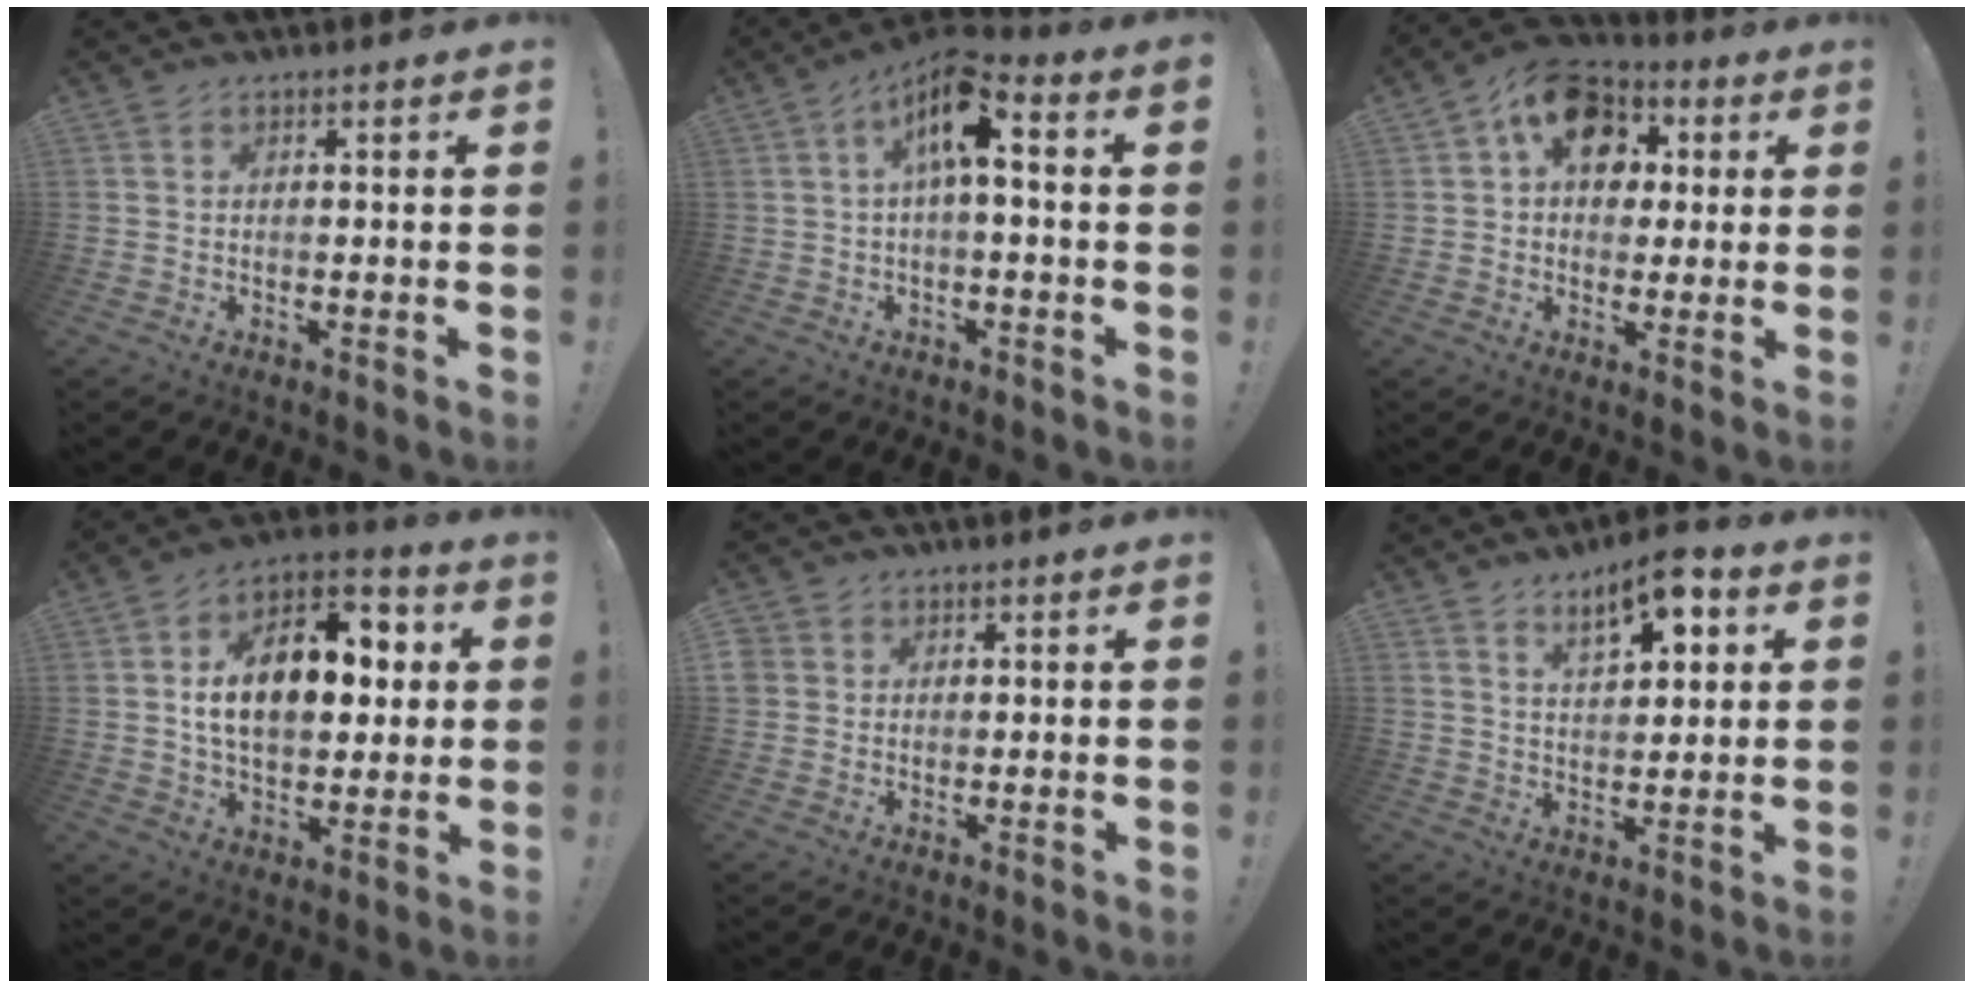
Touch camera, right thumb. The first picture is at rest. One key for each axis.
{"total": 10.5, "fx": 2.4, "fy": 3.6, "fz": 9.5, "tx": -0.160, "ty": 0.001, "tz": 0.041}
{"total": 13.1, "fx": 3.7, "fy": 9.9, "fz": 7.7, "tx": -0.118, "ty": 0.004, "tz": 0.075}
{"total": 17.3, "fx": 2.7, "fy": 10.8, "fz": 13.3, "tx": -0.208, "ty": 0.002, "tz": 0.046}
{"total": 2.4, "fx": 0.8, "fy": 2.2, "fz": 0.5, "tx": -0.007, "ty": -0.001, "tz": 0.016}
{"total": 9.5, "fx": 5.4, "fy": 3.6, "fz": 7.0, "tx": -0.097, "ty": -0.025, "tz": 0.089}